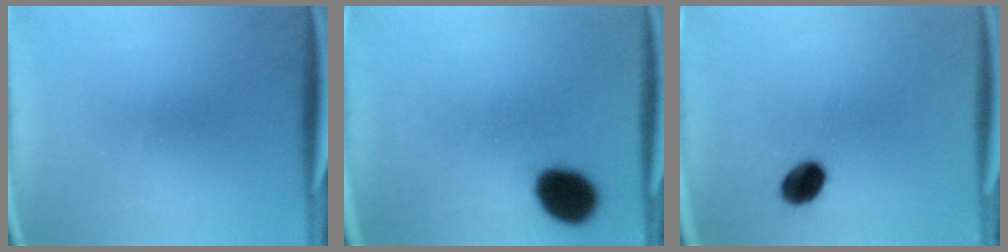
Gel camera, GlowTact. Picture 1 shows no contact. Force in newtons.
{"total": 12.6}
{"total": 6.4}